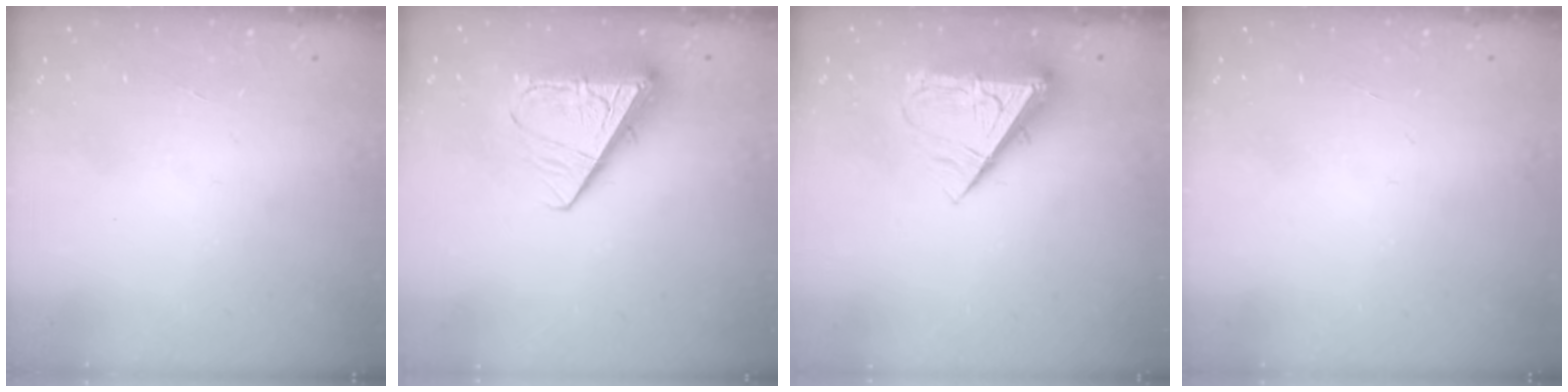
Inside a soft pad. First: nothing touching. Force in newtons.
{"total": 11.3, "press": 11.2, "slide": 1.5}
{"total": 10.5, "press": 10.4, "slide": 1.4}
{"total": 0.0}